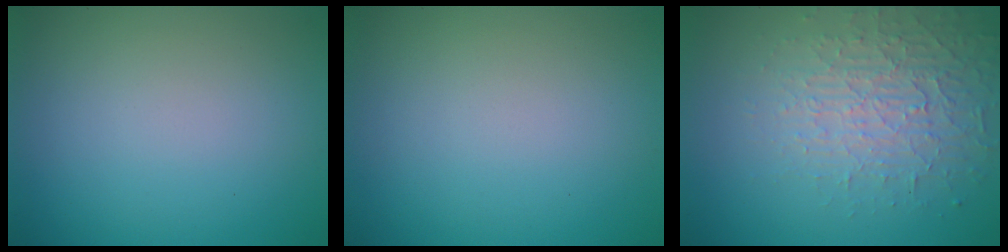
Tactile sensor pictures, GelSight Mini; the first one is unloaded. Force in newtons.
{"total": 0.0}
{"total": 3.7, "press": 3.4, "slide": 1.3}